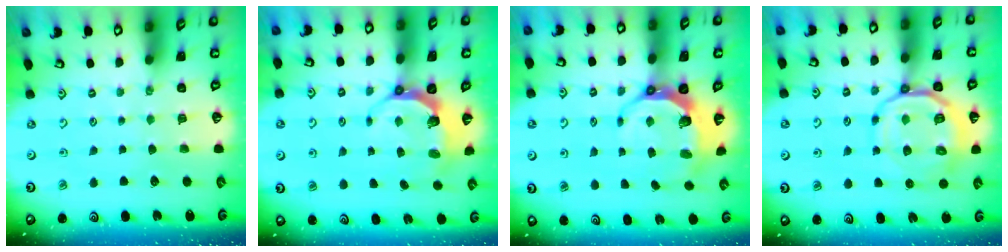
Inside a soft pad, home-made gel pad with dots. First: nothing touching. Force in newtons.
{"total": 6.0, "press": 4.9, "slide": 3.6}
{"total": 7.6, "press": 6.2, "slide": 4.3}
{"total": 13.9, "press": 13.8, "slide": 1.8}